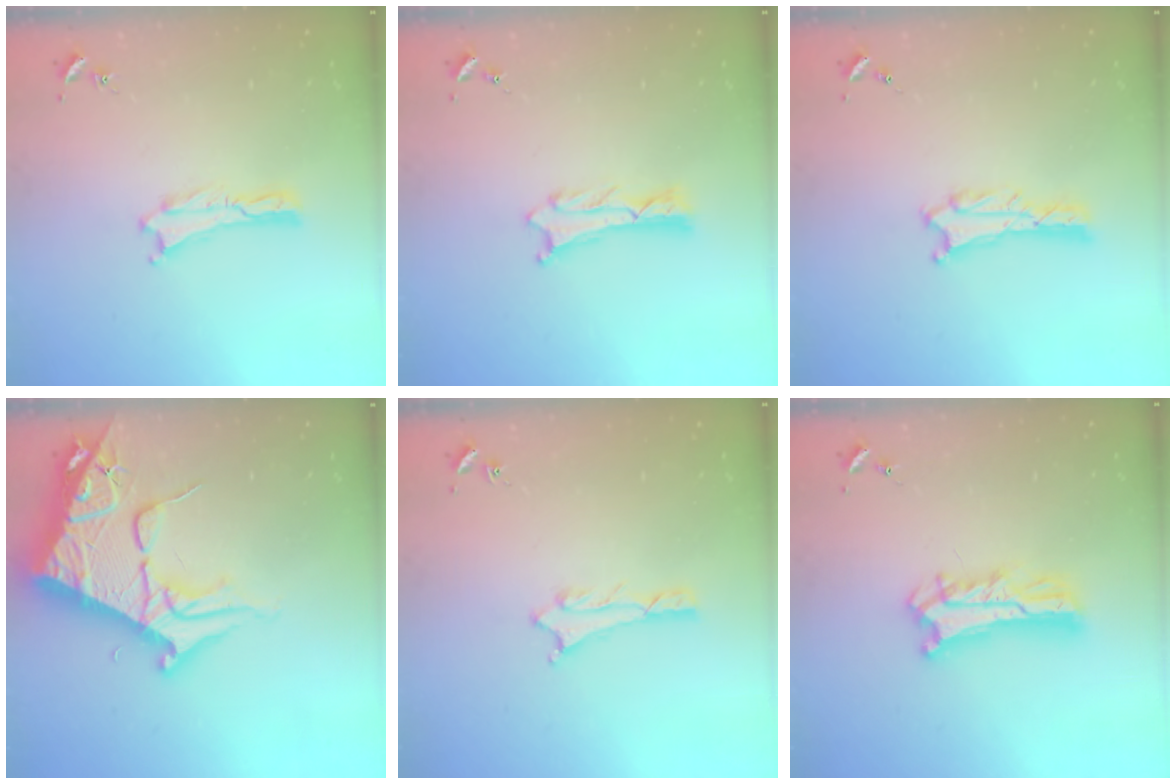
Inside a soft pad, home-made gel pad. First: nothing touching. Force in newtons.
{"total": 1.3, "press": 1.2, "slide": 0.1}
{"total": 1.3, "press": 1.2, "slide": 0.1}
{"total": 12.0, "press": 11.9, "slide": 1.4}
{"total": 1.1, "press": 1.0, "slide": 0.1}
{"total": 7.0, "press": 6.9, "slide": 0.6}